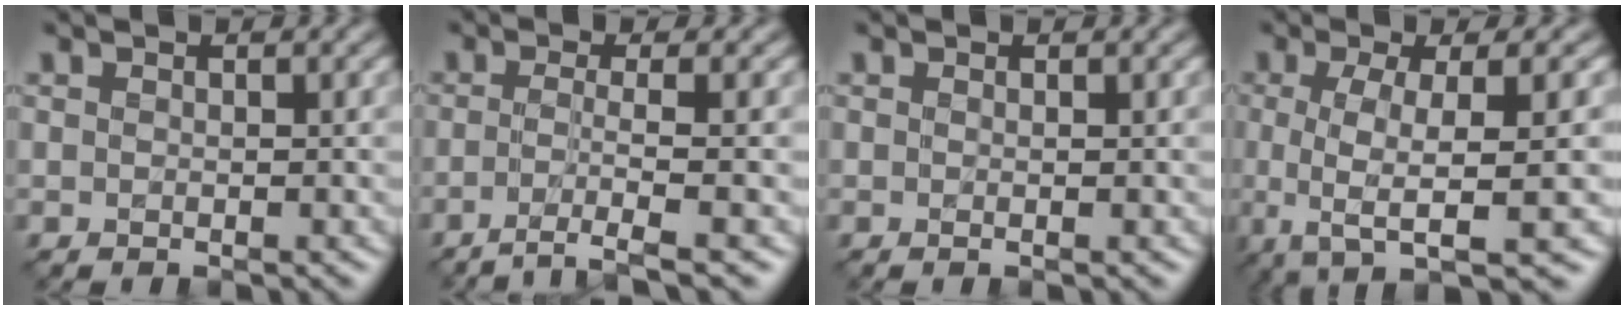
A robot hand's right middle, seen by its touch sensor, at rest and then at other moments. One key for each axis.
{"total": 3.8, "fx": -1.7, "fy": 0.7, "fz": 3.4, "tx": -0.052, "ty": -0.004, "tz": -0.045}
{"total": 0.6, "fx": 0.0, "fy": 0.2, "fz": 0.6, "tx": -0.008, "ty": -0.002, "tz": -0.002}
{"total": 7.7, "fx": -1.4, "fy": 2.0, "fz": 7.3, "tx": -0.100, "ty": -0.008, "tz": -0.032}